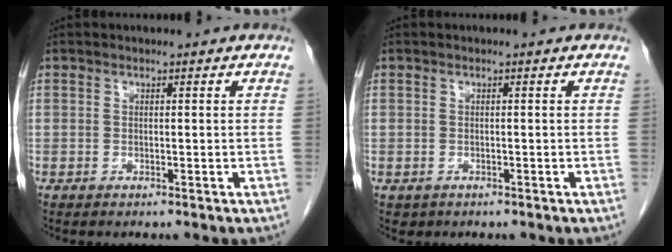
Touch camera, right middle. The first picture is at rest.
{"total": 0.8, "force": [-0.3, 0.8, 0.1], "torque": [-0.004, 0.004, 0.002]}